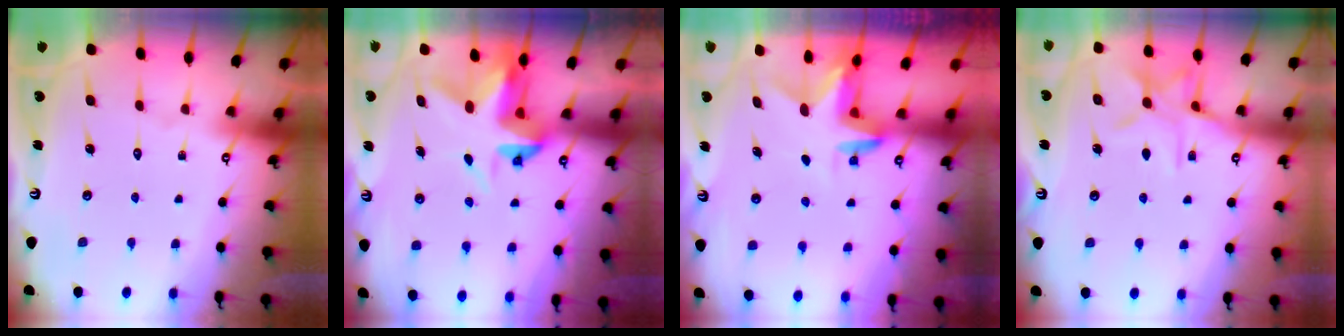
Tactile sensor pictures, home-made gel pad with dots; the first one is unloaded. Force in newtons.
{"total": 4.6, "press": 4.6, "slide": 0.2}
{"total": 3.1, "press": 3.1, "slide": 0.2}
{"total": 10.2, "press": 10.2, "slide": 0.9}